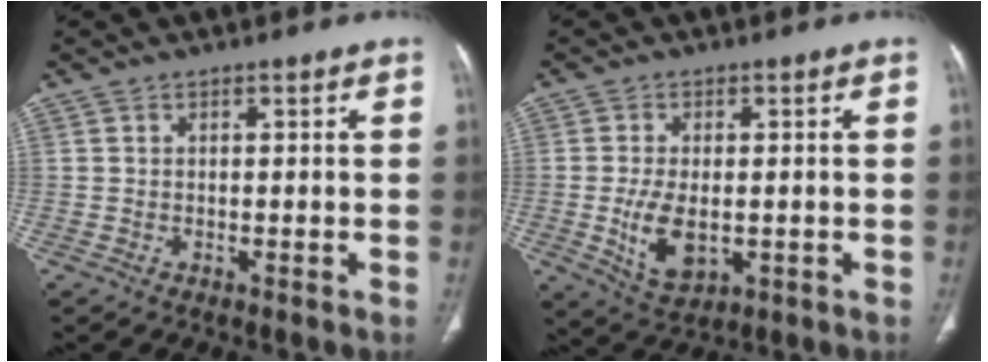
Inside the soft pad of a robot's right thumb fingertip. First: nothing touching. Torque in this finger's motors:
{"motor_torque": [-0.26, 0.62, 0.42, 0.41, 0.23]}